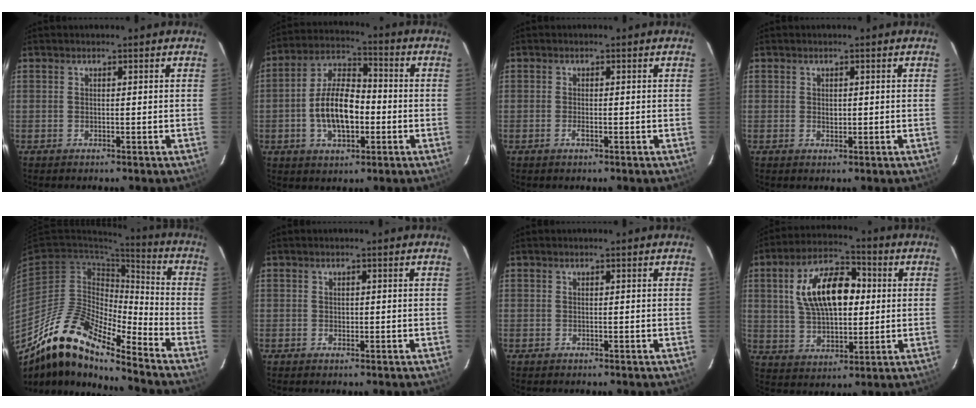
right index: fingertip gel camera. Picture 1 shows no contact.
{"total": 12.1, "force": [-2.6, 6.1, 10.1], "torque": [-0.197, 0.020, -0.044]}
{"total": 1.3, "force": [-0.7, 0.4, 1.0], "torque": [-0.021, 0.001, -0.014]}
{"total": 0.9, "force": [0.0, 0.8, 0.5], "torque": [-0.005, 0.003, 0.000]}
{"total": 16.5, "force": [-13.0, 3.8, 9.5], "torque": [-0.161, -0.016, -0.255]}
{"total": 0.7, "force": [-0.2, 0.6, 0.2], "torque": [-0.002, 0.002, -0.002]}
{"total": 0.0}
{"total": 15.8, "force": [3.0, 8.4, 13.1], "torque": [-0.236, 0.028, 0.054]}